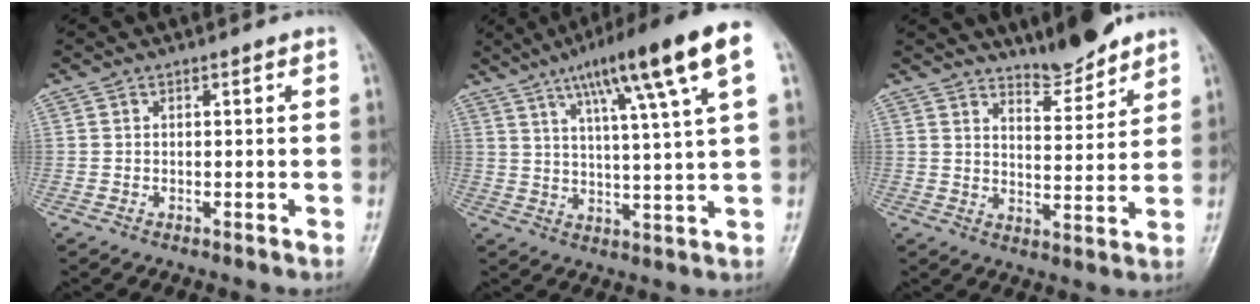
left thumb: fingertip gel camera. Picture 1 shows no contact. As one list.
[{"total": 17.2, "force": [8.3, 1.7, 15.0], "torque": [-0.226, -0.007, 0.123]}, {"total": 7.7, "force": [6.9, 1.7, 3.0], "torque": [-0.026, -0.058, 0.115]}]